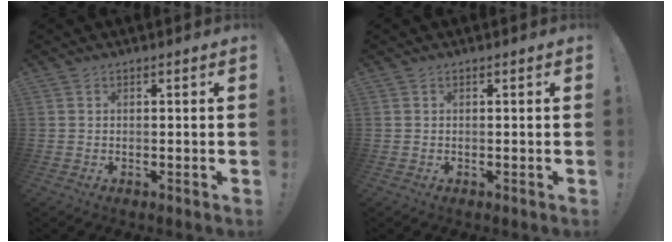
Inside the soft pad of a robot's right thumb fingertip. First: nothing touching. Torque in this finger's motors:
{"motor_torque": [0.00, 0.00, 0.00, 0.00, 0.04]}